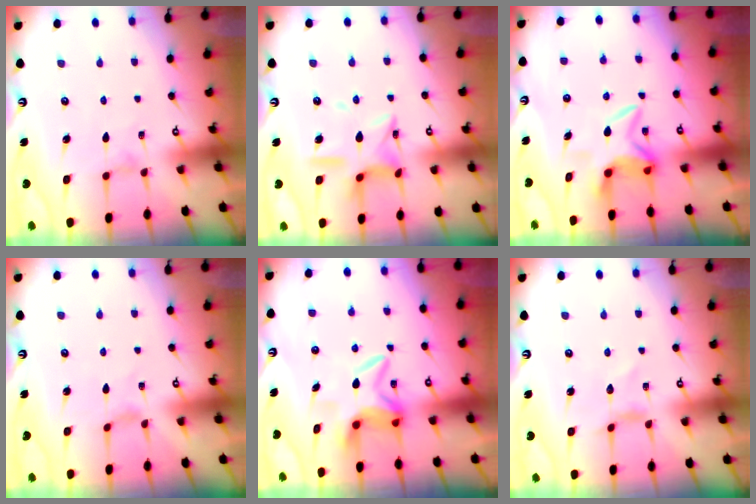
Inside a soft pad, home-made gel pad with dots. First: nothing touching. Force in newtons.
{"total": 12.5, "press": 12.5, "slide": 1.1}
{"total": 5.7, "press": 5.7, "slide": 0.4}
{"total": 0.6, "press": 0.6, "slide": 0.2}
{"total": 7.7, "press": 7.7, "slide": 0.5}
{"total": 1.4, "press": 1.4, "slide": 0.2}